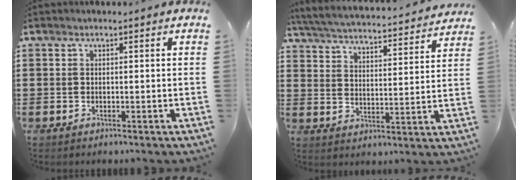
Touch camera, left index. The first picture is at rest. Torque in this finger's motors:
{"motor_torque": [2.14, 0.00, 0.74, 0.20]}